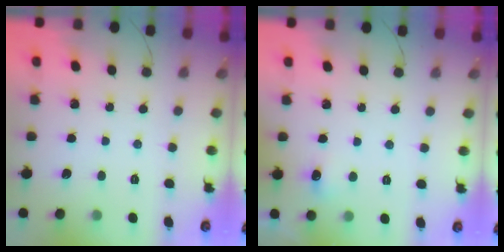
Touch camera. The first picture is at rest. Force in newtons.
{"total": 5.0, "press": 4.8, "slide": 1.4}